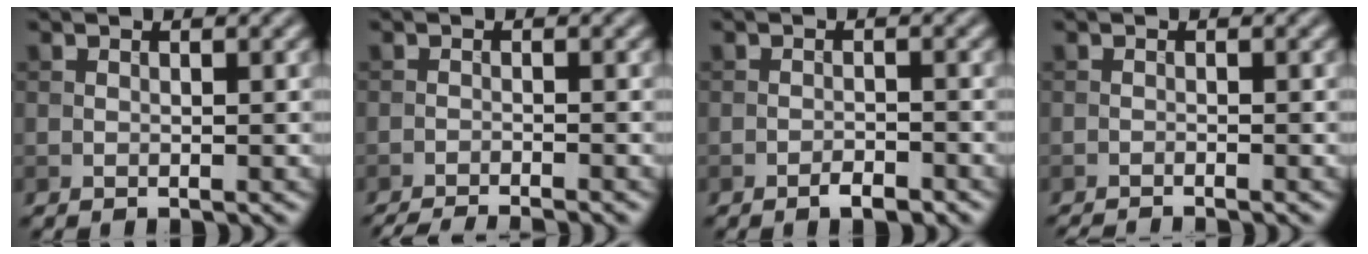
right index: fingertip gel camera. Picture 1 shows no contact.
{"total": 4.6, "force": [-4.2, 0.5, 1.7], "torque": [-0.028, -0.012, -0.069]}
{"total": 1.7, "force": [-1.2, 0.4, 1.0], "torque": [-0.014, 0.003, -0.021]}
{"total": 2.1, "force": [-1.9, 0.2, 0.9], "torque": [-0.014, -0.002, -0.037]}